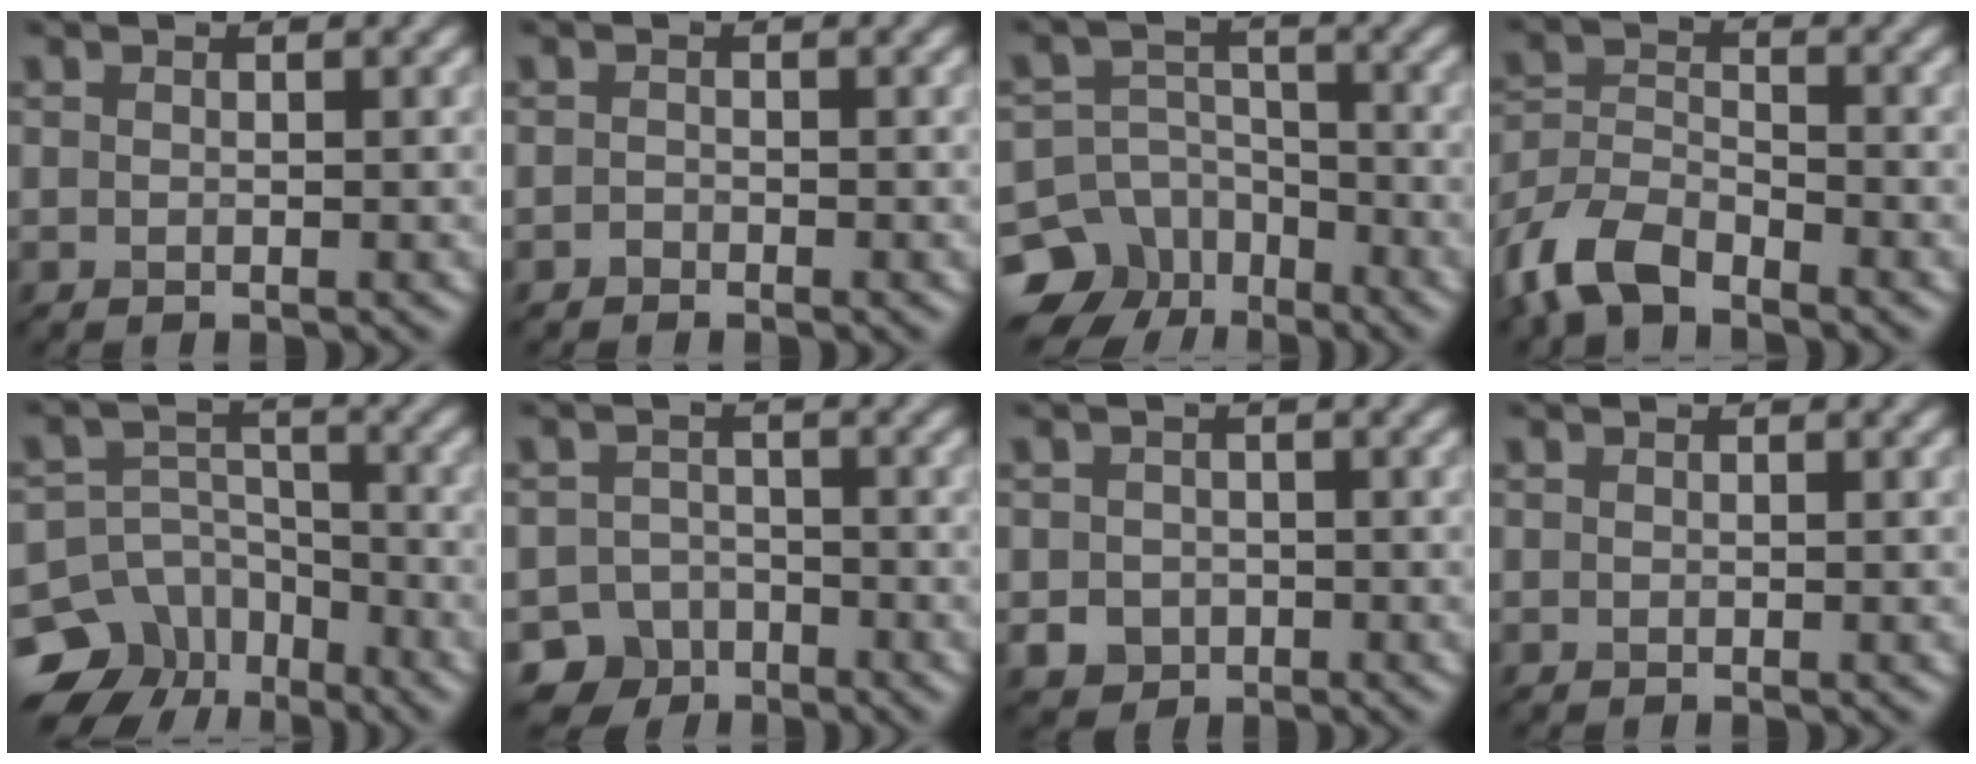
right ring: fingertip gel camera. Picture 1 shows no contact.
{"total": 0.5, "force": [-0.4, 0.3, 0.1], "torque": [-0.001, -0.001, -0.009]}
{"total": 9.2, "force": [-6.0, 6.6, 2.0], "torque": [-0.032, -0.011, -0.111]}
{"total": 6.2, "force": [-4.6, 2.7, 3.2], "torque": [-0.067, -0.002, -0.102]}
{"total": 10.3, "force": [-6.9, 7.2, 2.5], "torque": [-0.043, -0.008, -0.120]}
{"total": 5.2, "force": [-3.7, 3.6, 0.5], "torque": [0.019, -0.003, -0.059]}
{"total": 2.6, "force": [-0.9, 2.3, 0.8], "torque": [-0.011, -0.005, -0.014]}
{"total": 0.0}